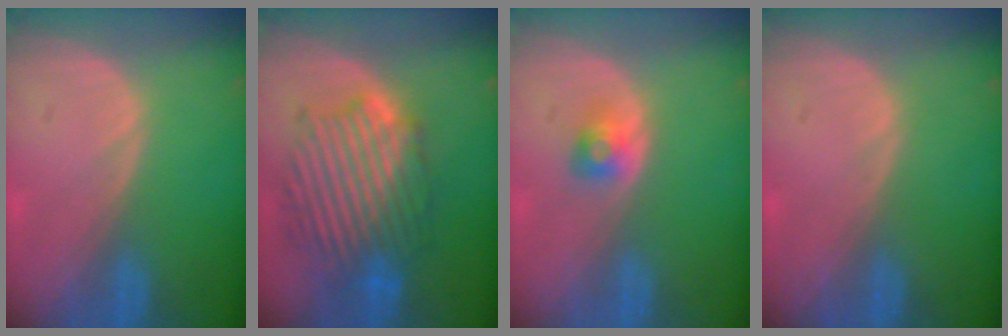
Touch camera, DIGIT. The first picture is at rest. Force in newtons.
{"total": 10.7, "press": 10.7, "slide": 0.5}
{"total": 2.6, "press": 2.4, "slide": 1.0}
{"total": 0.0}